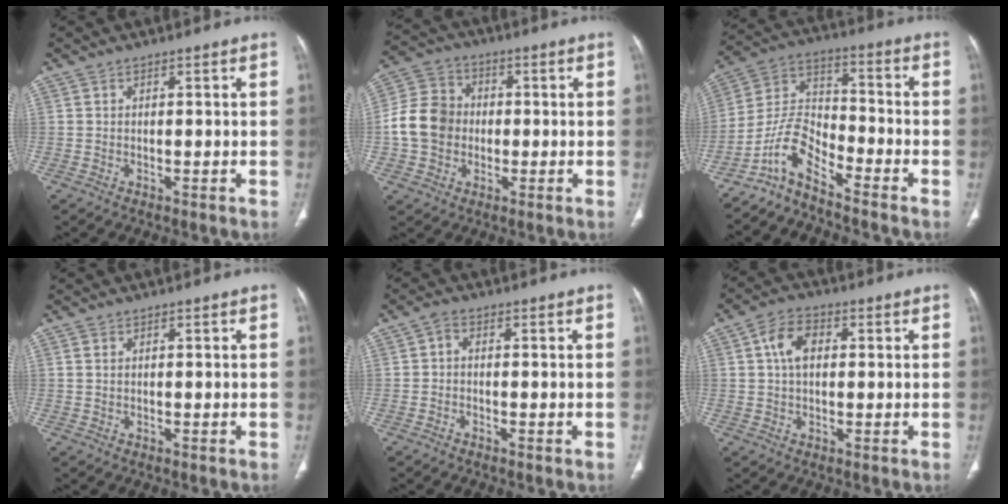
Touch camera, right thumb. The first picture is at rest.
{"total": 10.7, "force": [-0.9, 9.3, 5.3], "torque": [-0.084, 0.029, -0.024]}
{"total": 8.5, "force": [-6.8, 2.9, 4.2], "torque": [-0.091, 0.076, -0.142]}
{"total": 0.6, "force": [0.3, 0.4, 0.4], "torque": [-0.012, 0.003, 0.008]}
{"total": 1.9, "force": [-0.3, 1.2, 1.4], "torque": [-0.021, 0.006, -0.012]}
{"total": 6.4, "force": [1.3, 4.2, 4.7], "torque": [-0.082, 0.012, 0.020]}